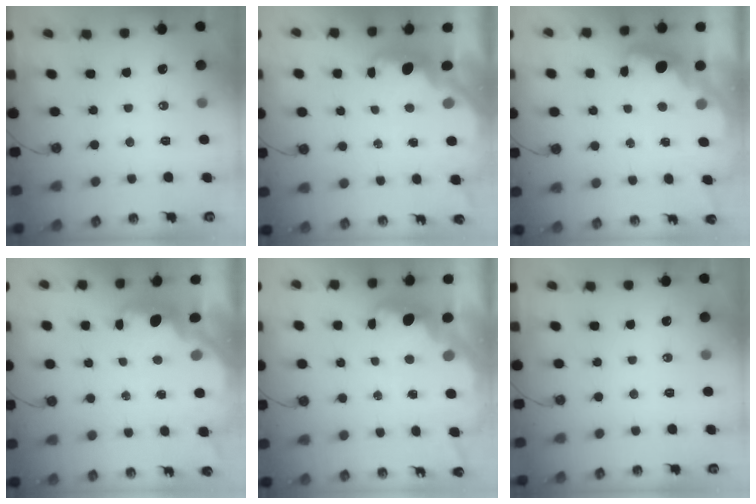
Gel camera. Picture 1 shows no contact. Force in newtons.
{"total": 2.1, "press": 1.9, "slide": 0.8}
{"total": 2.8, "press": 2.7, "slide": 0.8}
{"total": 2.1, "press": 1.9, "slide": 0.8}
{"total": 3.8, "press": 3.7, "slide": 0.5}
{"total": 0.0}